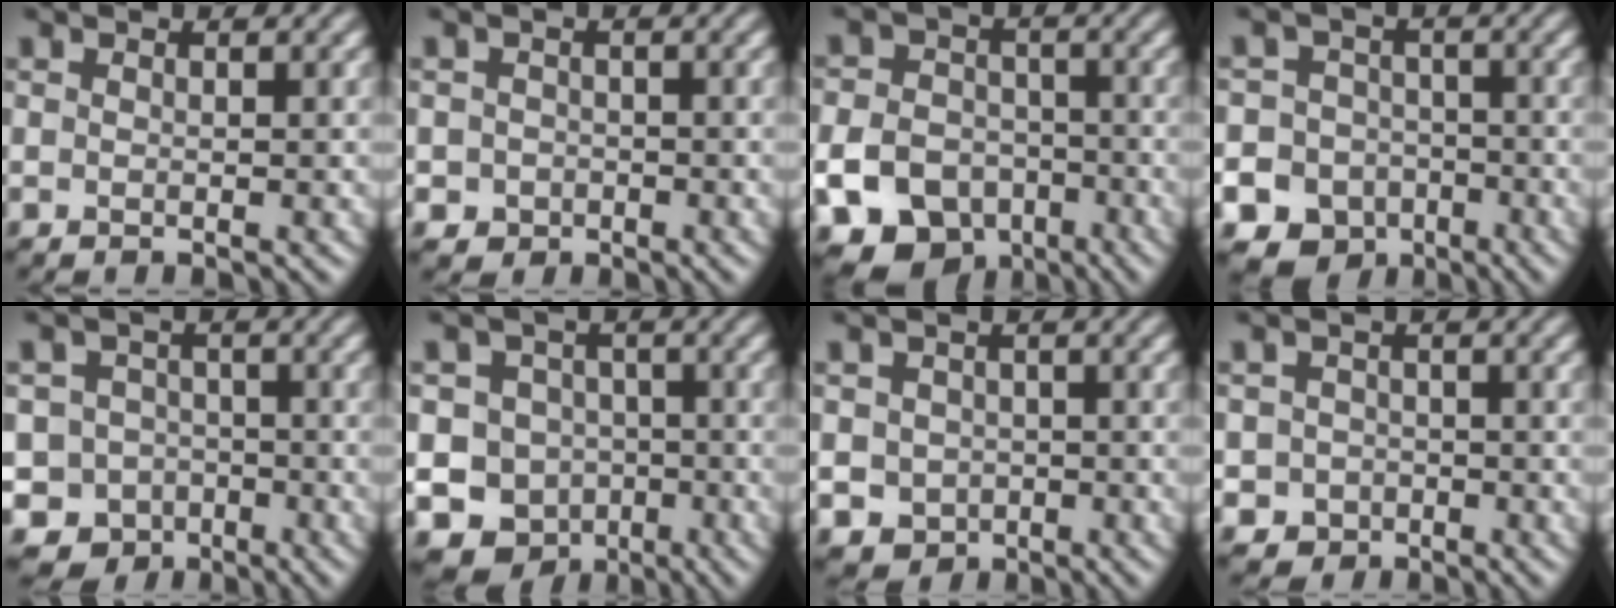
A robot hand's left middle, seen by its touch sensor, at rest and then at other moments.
{"total": 1.9, "force": [-1.0, 1.6, 0.0], "torque": [0.014, 0.001, -0.015]}
{"total": 12.6, "force": [-7.2, 9.4, 4.3], "torque": [-0.076, -0.051, -0.137]}
{"total": 12.7, "force": [-8.0, 9.7, 1.7], "torque": [-0.031, -0.050, -0.137]}
{"total": 8.4, "force": [-5.5, 6.2, 1.4], "torque": [-0.005, -0.012, -0.099]}
{"total": 11.2, "force": [-6.1, 8.9, 2.8], "torque": [-0.041, -0.024, -0.108]}
{"total": 3.5, "force": [-1.5, 3.0, 0.8], "torque": [-0.012, -0.006, -0.024]}
{"total": 2.8, "force": [-1.6, 2.3, 0.2], "torque": [0.015, 0.003, -0.026]}